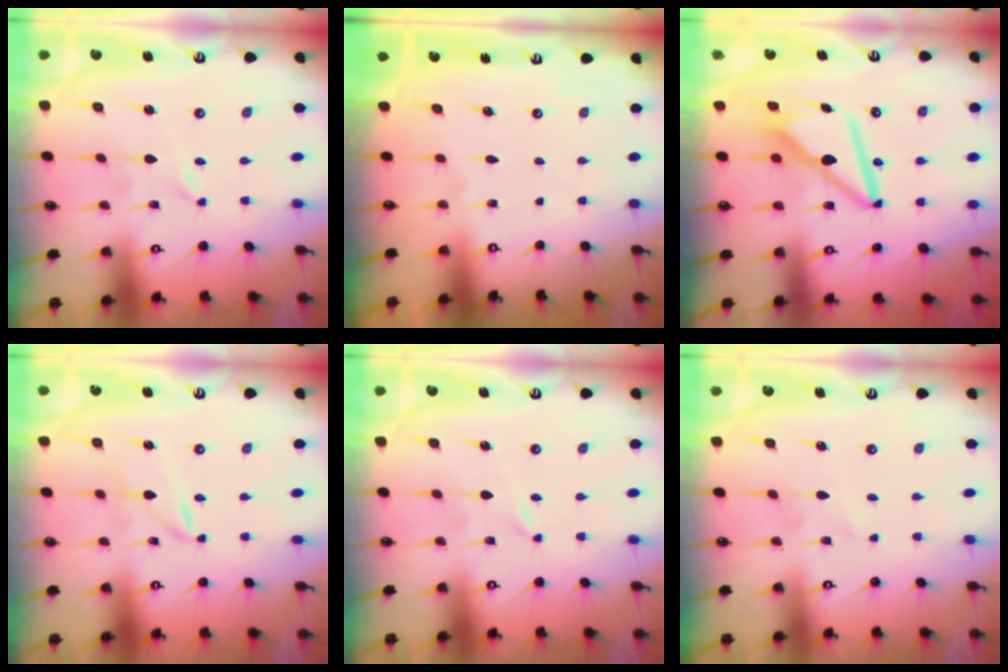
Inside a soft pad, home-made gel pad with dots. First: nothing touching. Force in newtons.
{"total": 0.0}
{"total": 11.3, "press": 11.2, "slide": 1.3}
{"total": 2.6, "press": 2.6, "slide": 0.2}
{"total": 0.0}
{"total": 1.5, "press": 1.5, "slide": 0.1}